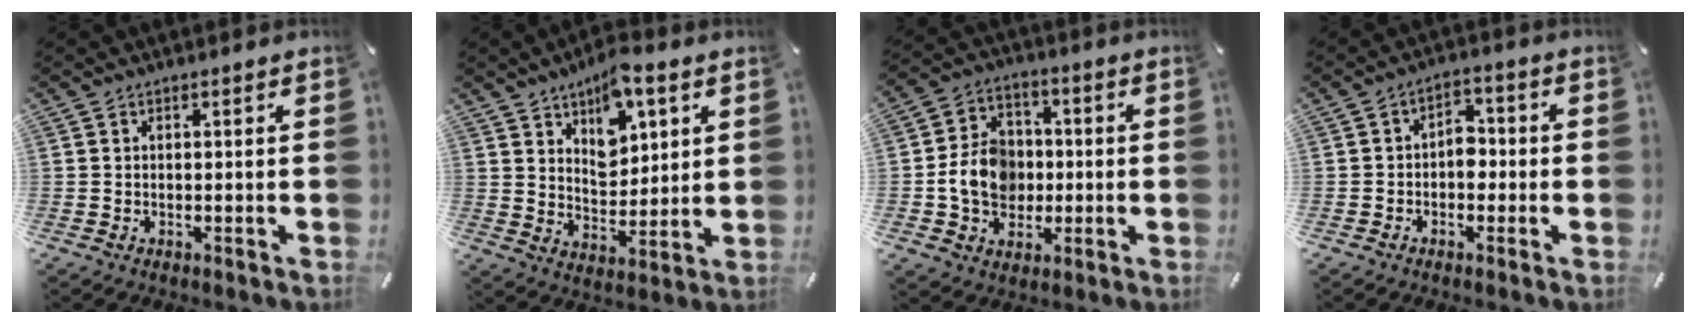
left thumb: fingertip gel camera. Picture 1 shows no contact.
{"total": 10.8, "force": [6.6, 6.8, 5.2], "torque": [-0.064, -0.040, 0.114]}
{"total": 10.8, "force": [-1.4, 9.2, 5.5], "torque": [-0.117, 0.020, -0.023]}
{"total": 4.9, "force": [-1.2, 3.7, 3.1], "torque": [-0.041, 0.011, -0.028]}